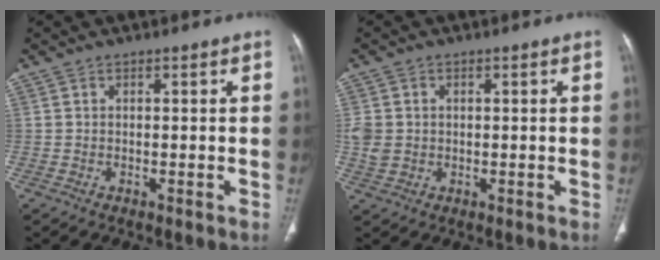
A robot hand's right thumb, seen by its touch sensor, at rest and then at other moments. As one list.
[{"total": 4.3, "force": [0.1, 3.6, 2.2], "torque": [-0.046, 0.004, 0.006]}]